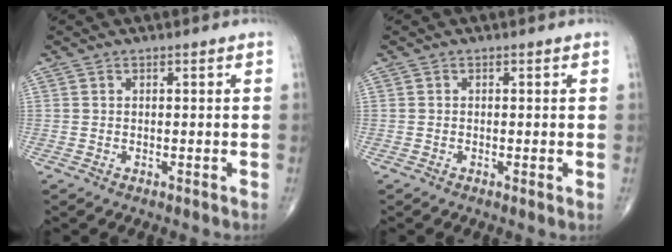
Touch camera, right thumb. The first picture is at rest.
{"total": 0.6, "force": [-0.1, 0.1, 0.6], "torque": [-0.014, -0.003, -0.004]}